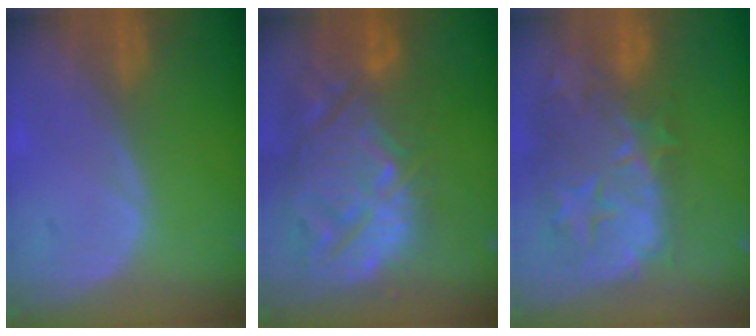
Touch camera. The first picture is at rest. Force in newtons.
{"total": 14.8, "press": 12.7, "slide": 7.6}
{"total": 12.9, "press": 11.5, "slide": 5.8}